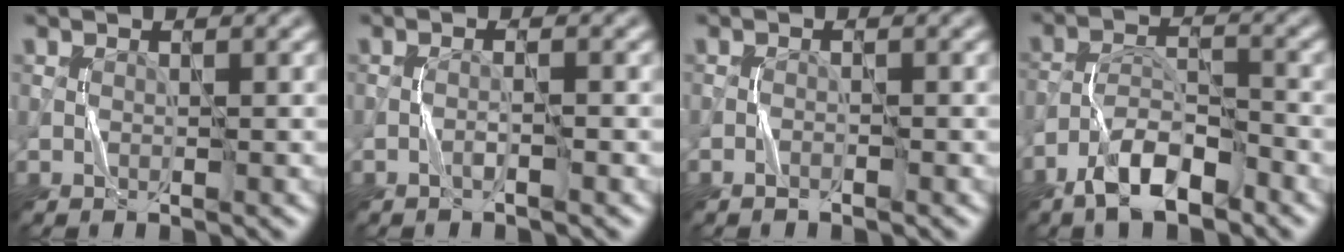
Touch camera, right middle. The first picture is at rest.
{"total": 1.1, "force": [-0.7, 0.0, 0.8], "torque": [-0.016, 0.007, -0.016]}
{"total": 0.8, "force": [-0.7, 0.1, 0.4], "torque": [-0.007, 0.003, -0.014]}
{"total": 5.9, "force": [-4.1, 2.0, 3.7], "torque": [-0.064, 0.004, -0.078]}